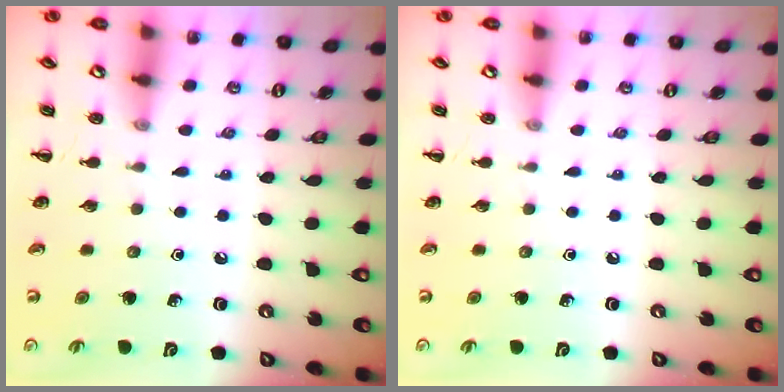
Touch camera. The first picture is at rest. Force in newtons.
{"total": 0.0}